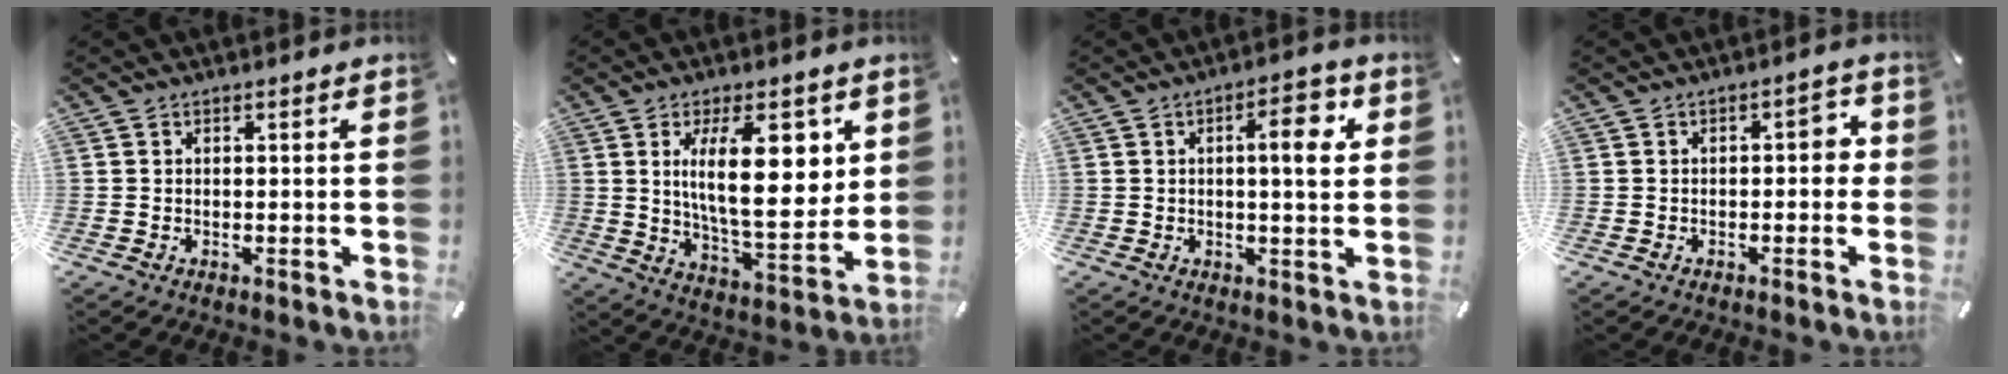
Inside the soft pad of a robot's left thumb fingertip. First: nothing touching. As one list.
[{"total": 17.8, "force": [5.4, 7.2, 15.3], "torque": [-0.256, -0.014, 0.080]}, {"total": 7.8, "force": [2.0, 2.4, 7.1], "torque": [-0.101, -0.007, 0.022]}, {"total": 3.5, "force": [-0.8, 2.0, 2.8], "torque": [-0.036, 0.010, -0.023]}]